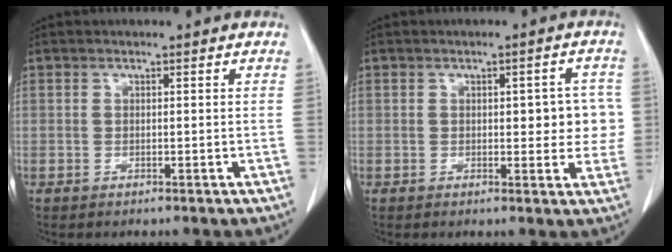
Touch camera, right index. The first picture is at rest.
{"total": 5.8, "force": [0.4, 2.7, 5.1], "torque": [-0.044, 0.012, 0.005]}